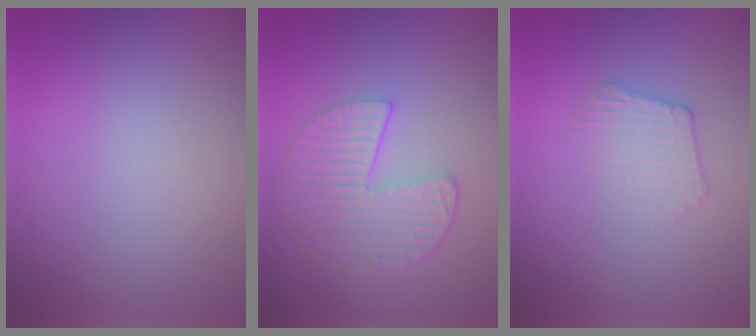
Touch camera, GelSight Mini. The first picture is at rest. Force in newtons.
{"total": 5.4, "press": 4.0, "slide": 3.7}
{"total": 2.4, "press": 2.4, "slide": 0.3}